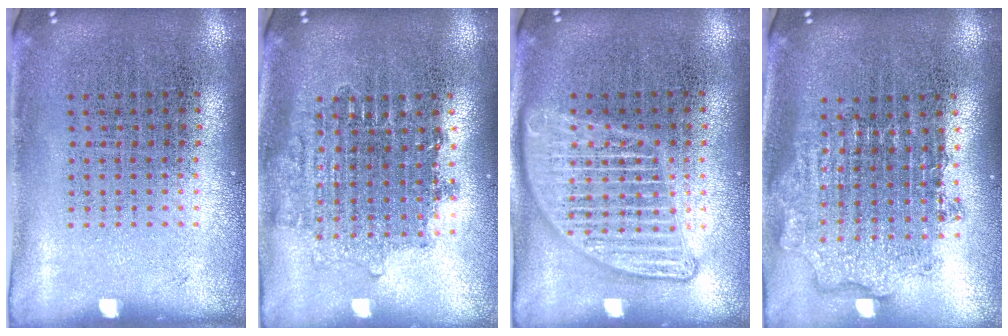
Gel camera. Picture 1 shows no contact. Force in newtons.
{"total": 1.6, "press": 1.3, "slide": 0.9}
{"total": 3.0, "press": 3.0, "slide": 0.3}
{"total": 1.9, "press": 1.5, "slide": 1.2}